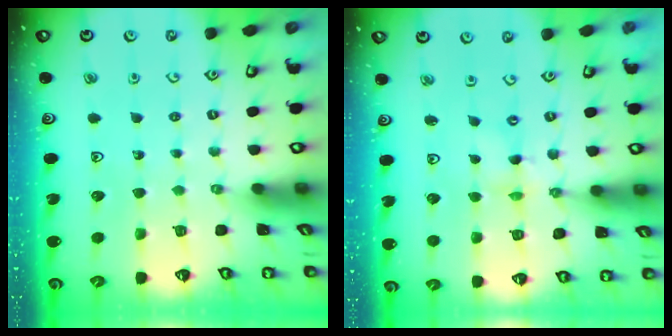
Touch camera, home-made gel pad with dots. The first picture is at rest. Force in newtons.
{"total": 1.3, "press": 1.3, "slide": 0.2}